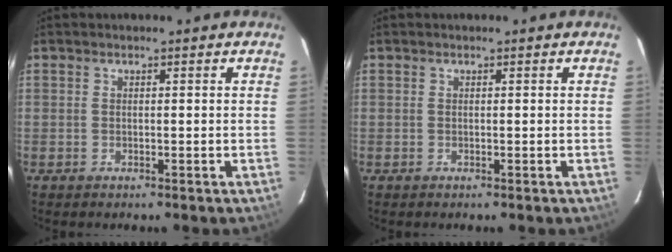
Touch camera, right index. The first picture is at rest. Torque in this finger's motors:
{"motor_torque": [-0.04, -0.04, 0.02, 0.01]}